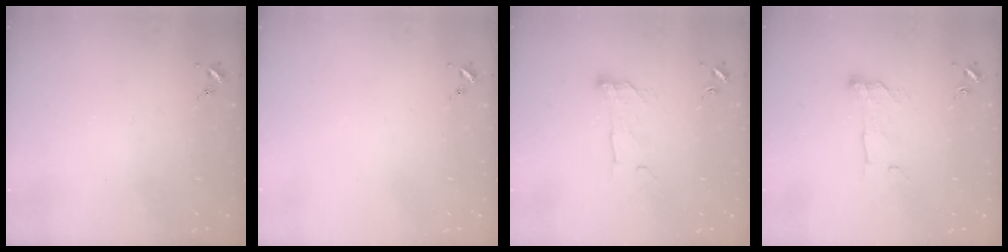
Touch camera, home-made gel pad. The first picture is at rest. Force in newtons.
{"total": 0.0}
{"total": 8.3, "press": 8.3, "slide": 0.4}
{"total": 8.3, "press": 8.3, "slide": 0.4}